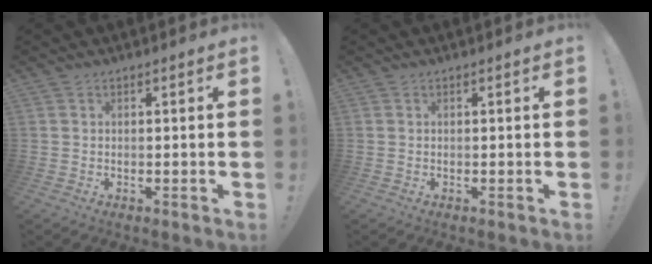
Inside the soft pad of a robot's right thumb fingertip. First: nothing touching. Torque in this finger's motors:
{"motor_torque": [0.00, 0.00, 0.00, 0.02, 0.01]}